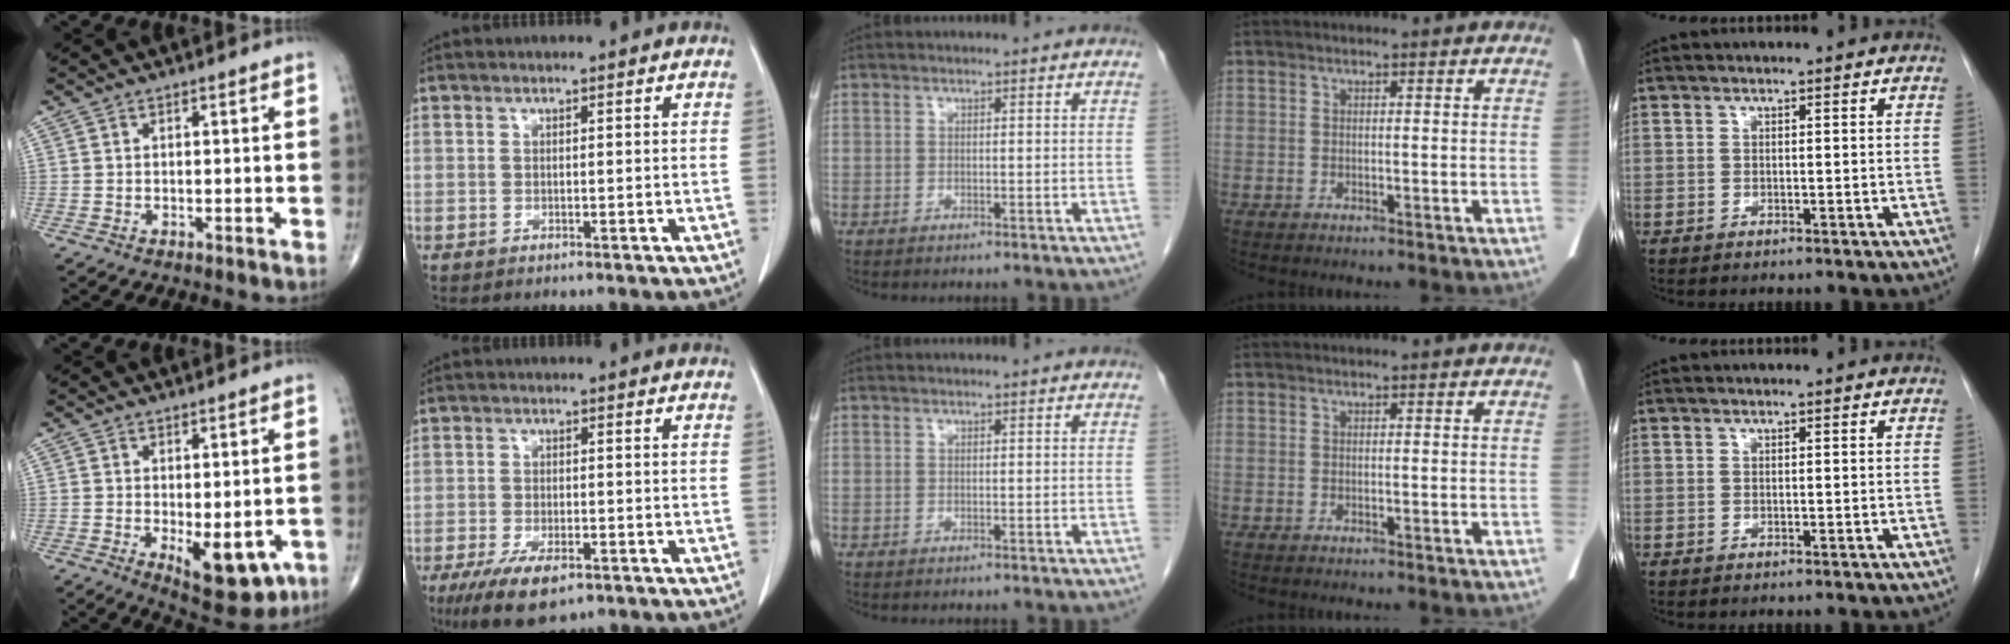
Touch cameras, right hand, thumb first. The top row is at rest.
{"thumb": {"total": 10.4, "force": [-3.1, 5.1, 8.6], "torque": [-0.092, -0.011, -0.031]}, "index": {"total": 8.1, "force": [-5.0, 3.0, 5.6], "torque": [-0.099, -0.014, -0.079]}}